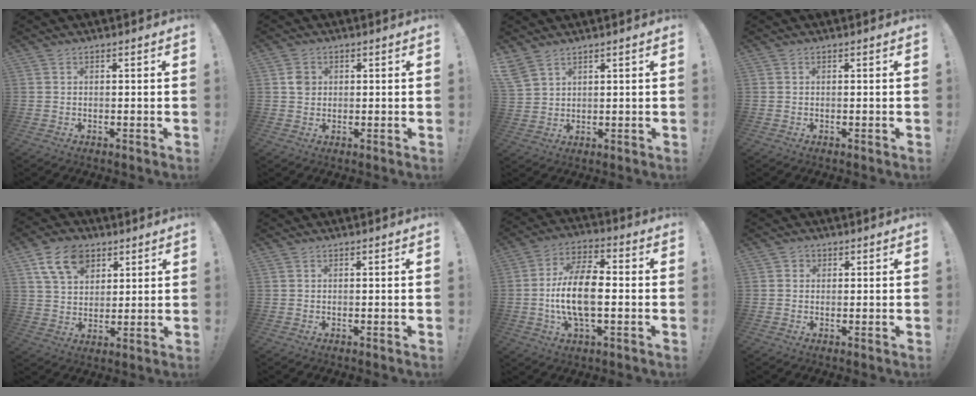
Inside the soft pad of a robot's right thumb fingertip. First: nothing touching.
{"total": 3.0, "force": [0.7, 2.7, 1.1], "torque": [-0.004, -0.002, 0.009]}
{"total": 5.4, "force": [4.1, 2.6, 2.4], "torque": [-0.054, -0.014, 0.083]}
{"total": 0.0}
{"total": 12.4, "force": [6.5, 8.5, 6.3], "torque": [-0.105, -0.019, 0.125]}
{"total": 0.0}
{"total": 14.3, "force": [-2.1, 6.7, 12.4], "torque": [-0.243, 0.005, -0.044]}
{"total": 1.6, "force": [0.5, 1.5, 0.3], "torque": [-0.004, 0.000, 0.008]}